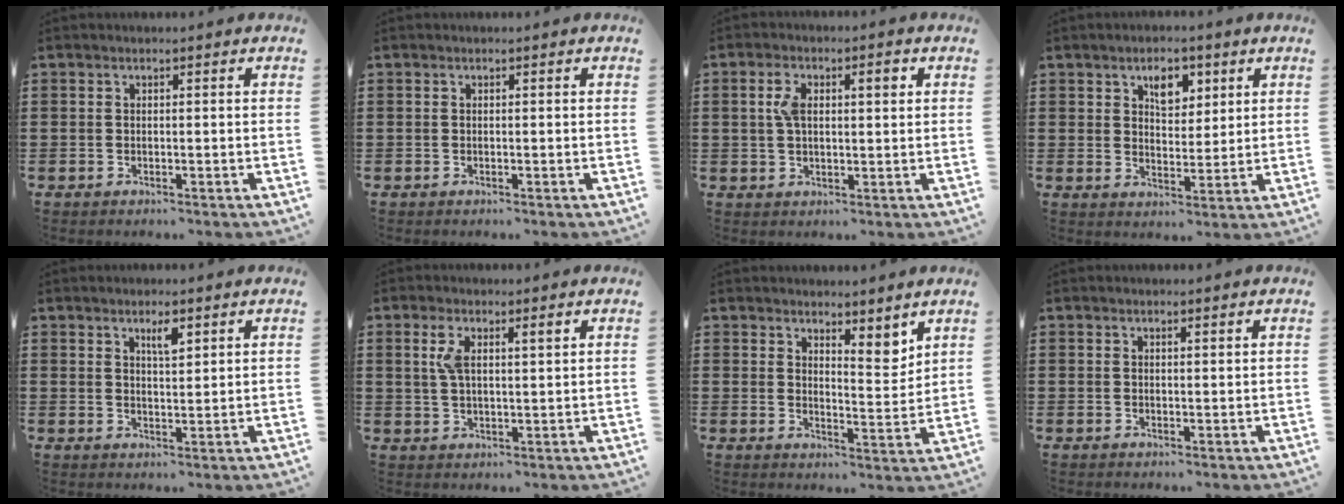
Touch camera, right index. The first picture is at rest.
{"total": 0.0}
{"total": 4.8, "force": [1.0, 2.1, 4.1], "torque": [-0.076, 0.010, 0.012]}
{"total": 4.7, "force": [2.7, 2.8, 2.7], "torque": [-0.048, 0.006, 0.043]}
{"total": 2.8, "force": [1.8, 0.7, 2.0], "torque": [-0.036, 0.000, 0.028]}
{"total": 3.8, "force": [1.4, 1.3, 3.3], "torque": [-0.069, 0.006, 0.023]}
{"total": 4.6, "force": [4.2, 1.4, 1.3], "torque": [-0.021, -0.014, 0.075]}
{"total": 0.7, "force": [0.5, 0.2, 0.4], "torque": [-0.008, 0.002, 0.009]}